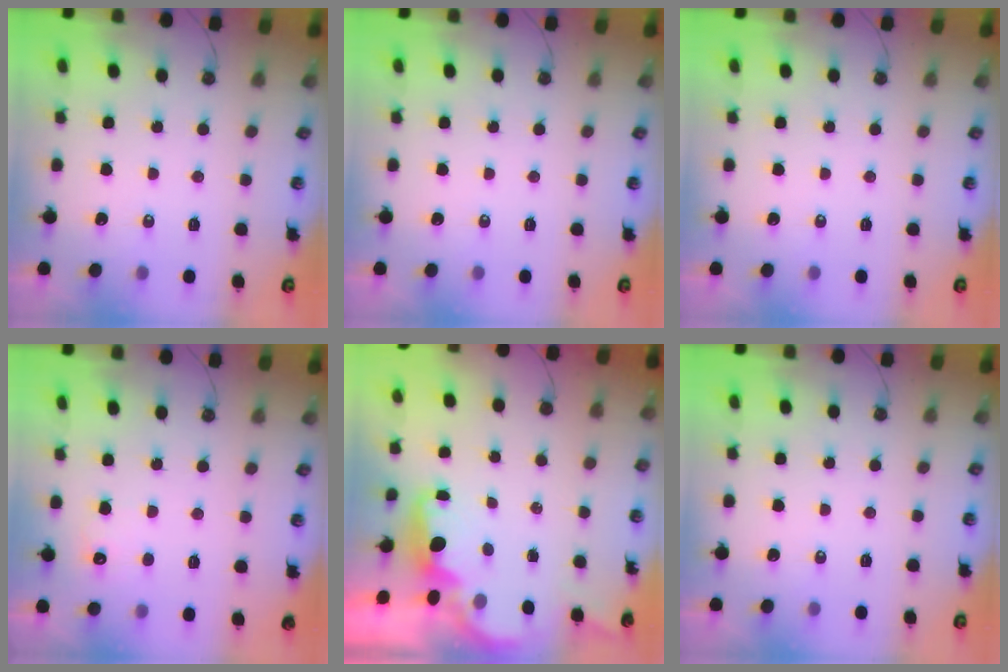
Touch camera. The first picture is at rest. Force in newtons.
{"total": 0.0}
{"total": 0.0}
{"total": 3.9, "press": 3.7, "slide": 1.0}
{"total": 1.2, "press": 1.0, "slide": 0.6}
{"total": 0.0}